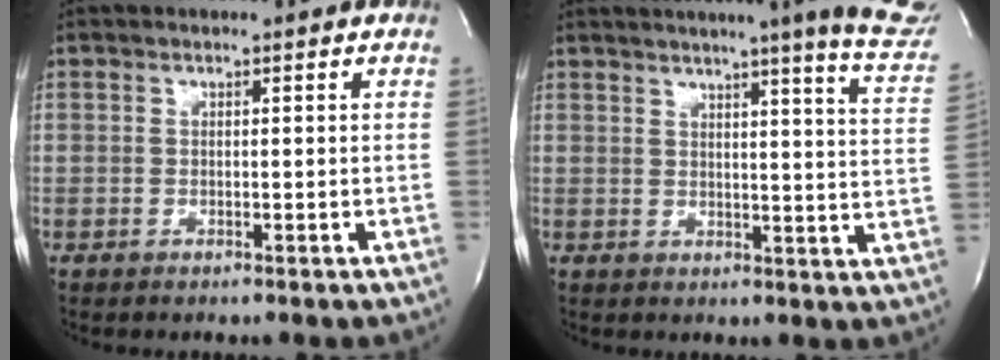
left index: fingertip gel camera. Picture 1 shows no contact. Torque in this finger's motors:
{"motor_torque": [0.03, -0.06, 0.53, 0.06]}